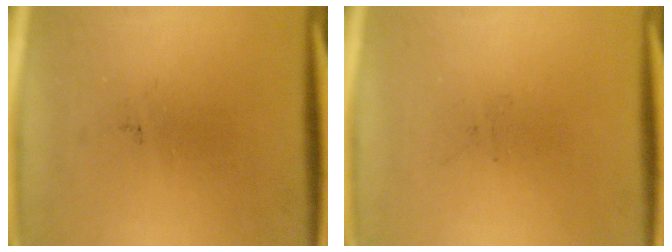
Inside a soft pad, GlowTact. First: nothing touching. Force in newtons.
{"total": 0.0}